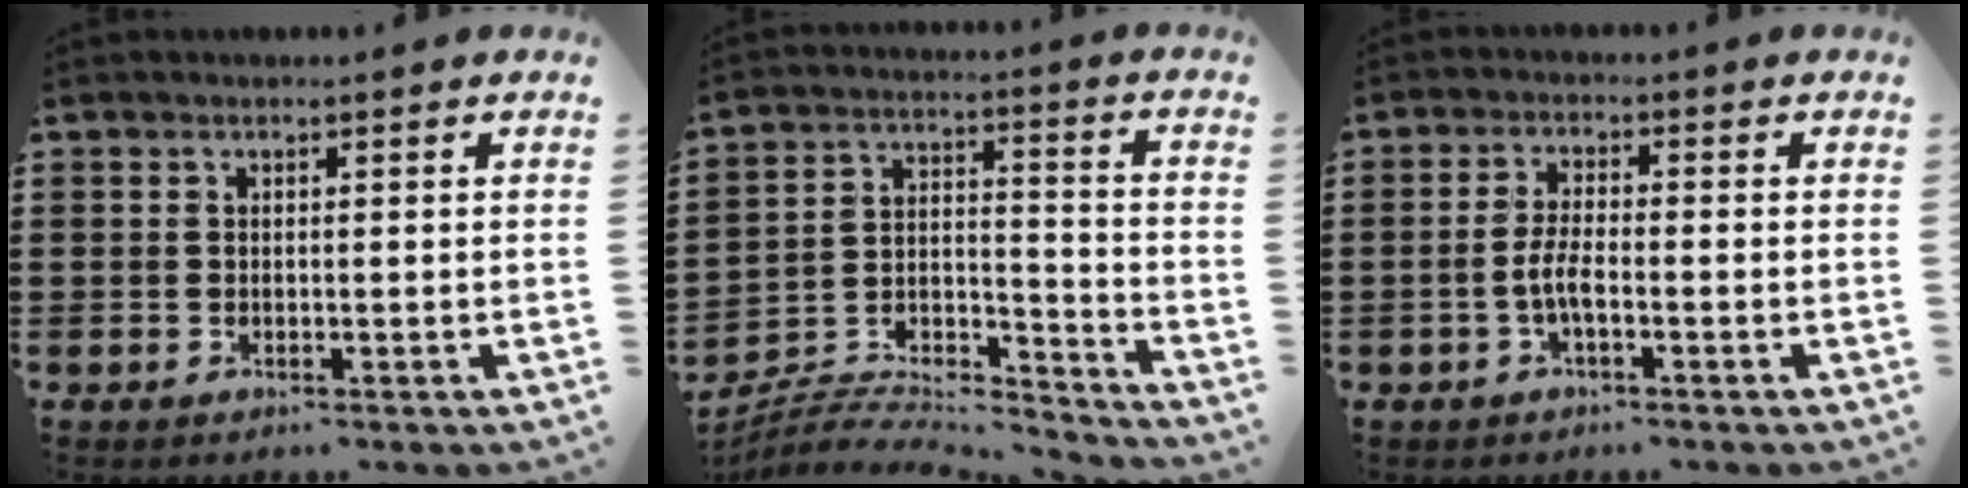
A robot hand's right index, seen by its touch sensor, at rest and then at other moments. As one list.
[{"total": 6.5, "force": [-6.2, 1.3, 1.5], "torque": [-0.034, -0.002, -0.126]}, {"total": 3.9, "force": [-1.3, 1.0, 3.6], "torque": [-0.084, -0.004, -0.030]}]